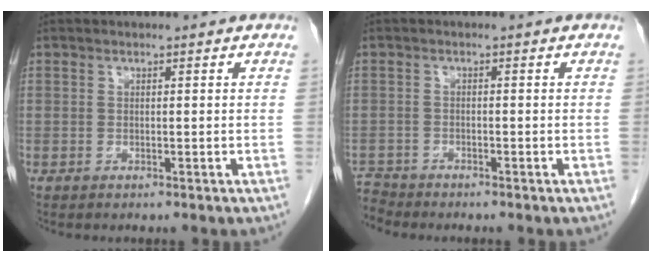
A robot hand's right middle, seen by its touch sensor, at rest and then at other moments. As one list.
[{"total": 2.7, "force": [-2.7, 0.1, -0.6], "torque": [0.014, -0.013, -0.050]}]